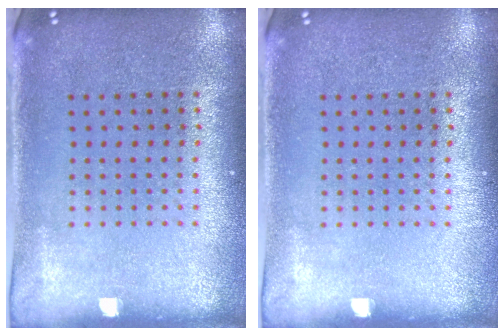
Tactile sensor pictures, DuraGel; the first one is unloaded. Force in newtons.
{"total": 0.0}